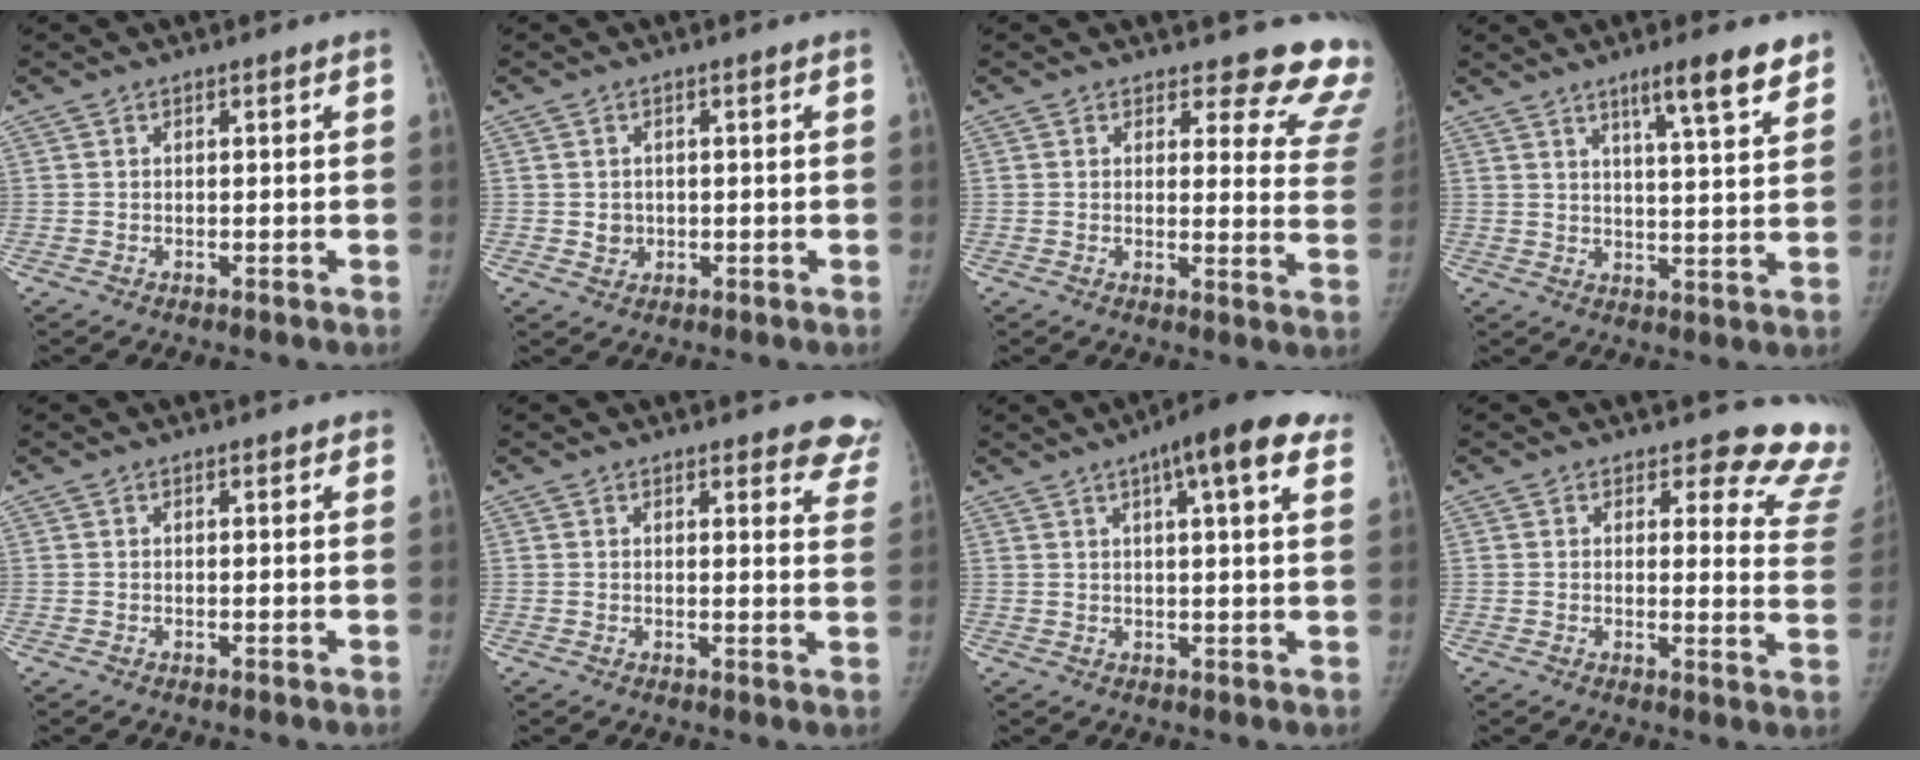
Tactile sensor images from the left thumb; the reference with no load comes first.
{"total": 2.2, "force": [-0.1, 2.1, 0.8], "torque": [-0.001, 0.002, 0.003]}
{"total": 14.5, "force": [13.6, 4.5, 2.6], "torque": [0.032, -0.128, 0.114]}
{"total": 9.6, "force": [6.5, 1.3, 6.9], "torque": [-0.087, -0.036, 0.095]}
{"total": 0.7, "force": [0.5, 0.4, 0.3], "torque": [-0.002, -0.002, 0.003]}
{"total": 9.4, "force": [8.2, 2.9, 3.5], "torque": [0.014, -0.038, 0.064]}
{"total": 13.6, "force": [7.7, 3.0, 10.8], "torque": [-0.129, 0.003, 0.097]}
{"total": 13.4, "force": [12.6, 4.1, 1.9], "torque": [0.038, -0.128, 0.098]}